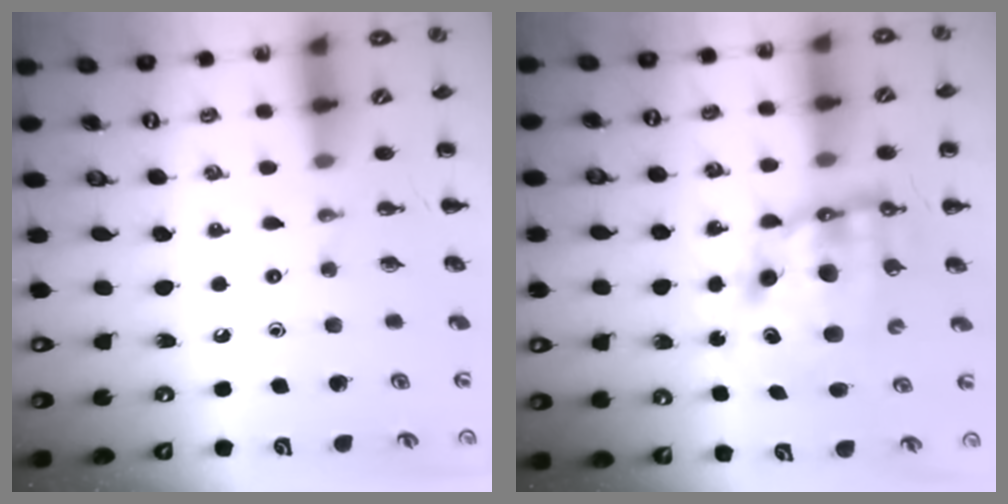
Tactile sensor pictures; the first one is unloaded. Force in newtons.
{"total": 11.0, "press": 10.7, "slide": 2.7}